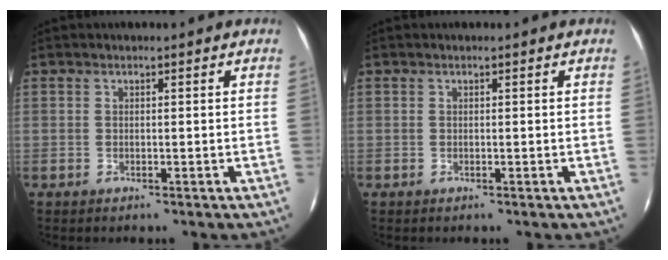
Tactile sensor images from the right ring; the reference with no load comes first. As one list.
[{"total": 0.0}]